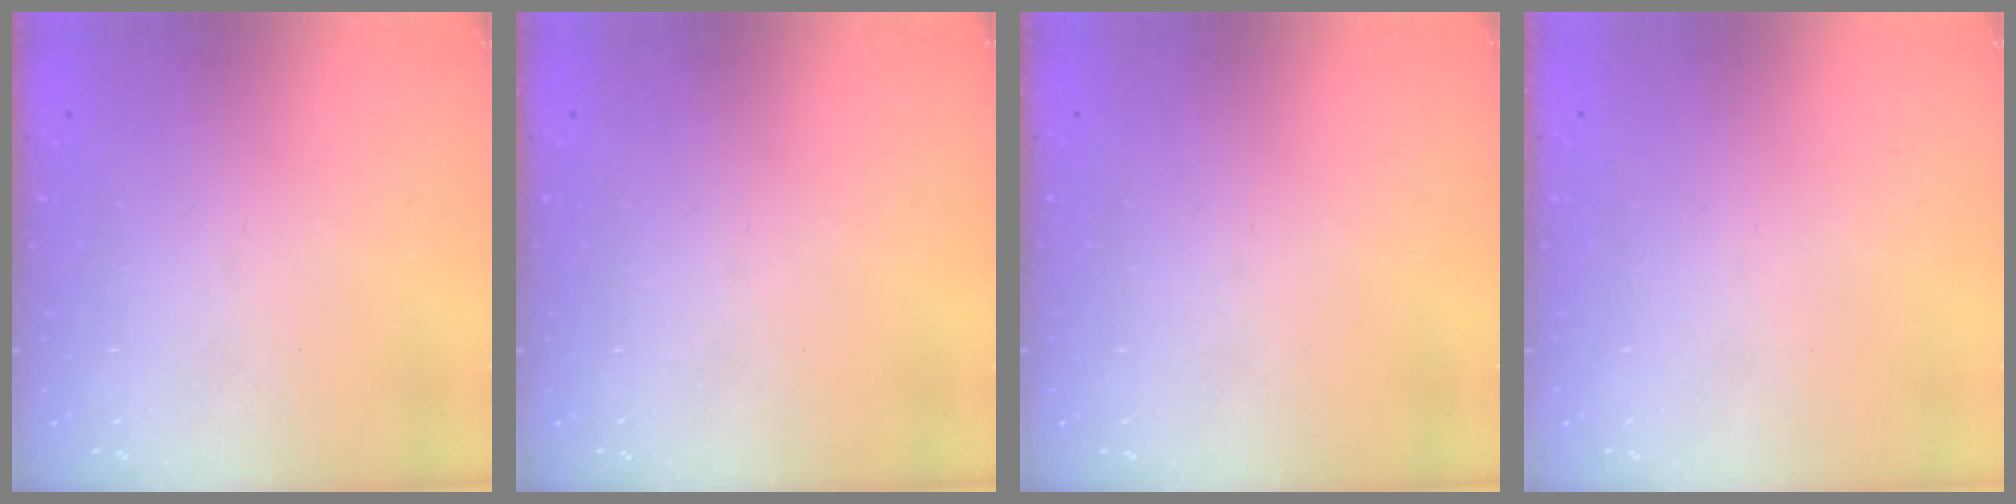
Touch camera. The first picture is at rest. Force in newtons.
{"total": 0.0}
{"total": 0.0}
{"total": 1.8, "press": 1.7, "slide": 0.1}